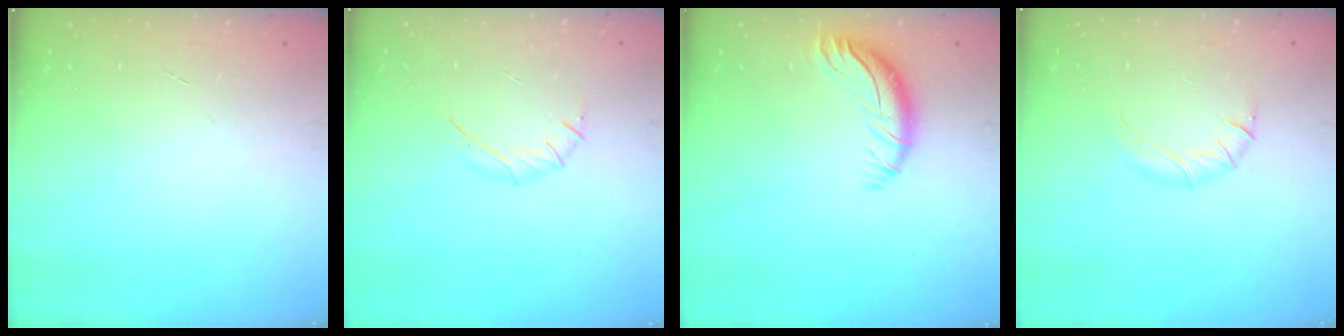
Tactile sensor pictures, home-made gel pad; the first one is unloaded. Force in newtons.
{"total": 4.2, "press": 4.1, "slide": 1.2}
{"total": 9.3, "press": 9.2, "slide": 1.4}
{"total": 4.9, "press": 4.7, "slide": 1.3}